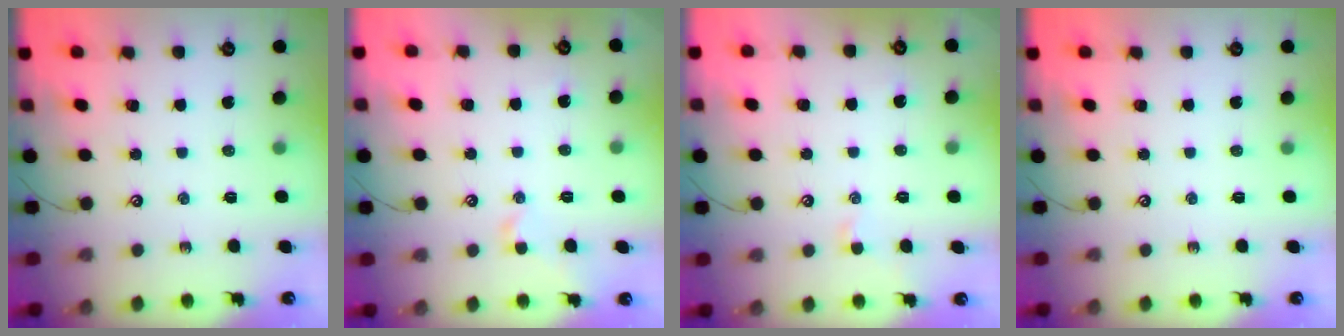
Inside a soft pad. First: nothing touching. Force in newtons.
{"total": 0.8, "press": 0.8, "slide": 0.2}
{"total": 0.7, "press": 0.5, "slide": 0.5}
{"total": 0.0}